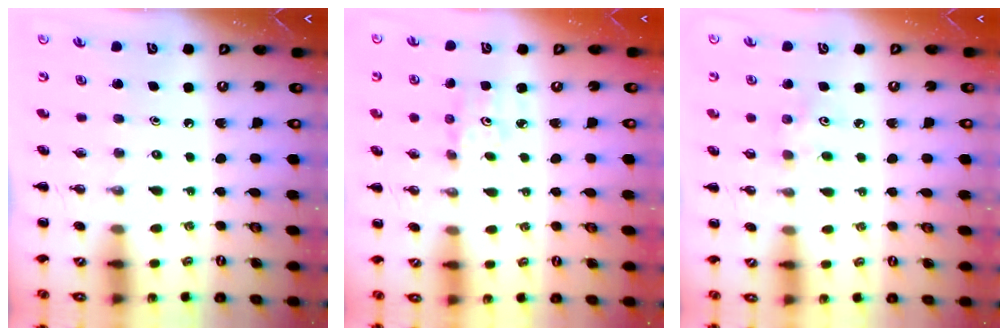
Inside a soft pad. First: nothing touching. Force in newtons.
{"total": 2.0, "press": 2.0, "slide": 0.2}
{"total": 3.6, "press": 3.5, "slide": 0.9}